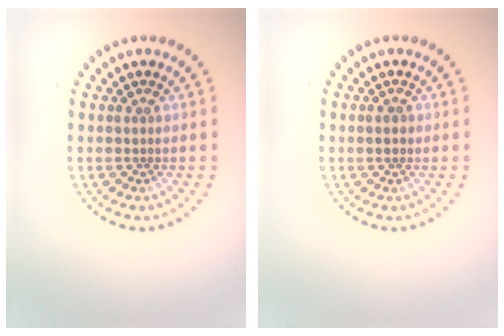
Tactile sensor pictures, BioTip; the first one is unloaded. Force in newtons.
{"total": 1.2, "press": 1.2, "slide": 0.0}